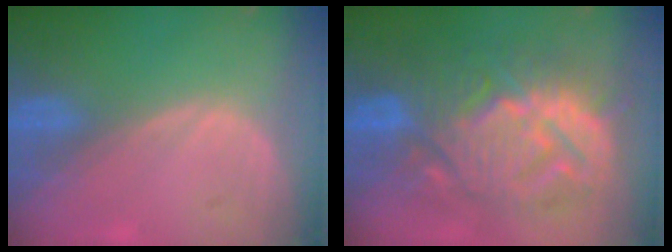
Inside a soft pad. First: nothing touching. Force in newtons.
{"total": 13.9, "press": 13.8, "slide": 1.3}